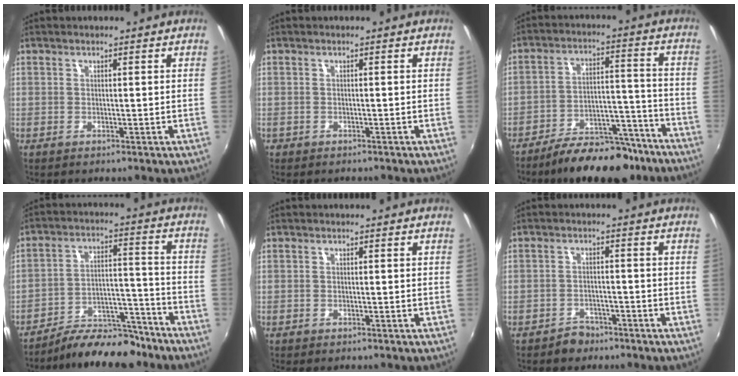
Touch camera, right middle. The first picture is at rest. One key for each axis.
{"total": 1.2, "fx": -1.0, "fy": 0.7, "fz": 0.2, "tx": -0.011, "ty": -0.004, "tz": -0.014}
{"total": 16.5, "fx": -13.4, "fy": 6.2, "fz": 7.5, "tx": -0.125, "ty": 0.015, "tz": -0.183}
{"total": 14.3, "fx": -12.4, "fy": 4.9, "fz": 5.1, "tx": -0.092, "ty": 0.024, "tz": -0.178}
{"total": 1.8, "fx": -1.6, "fy": 0.6, "fz": 0.7, "tx": -0.015, "ty": -0.013, "tz": -0.023}
{"total": 3.8, "fx": -3.0, "fy": 2.3, "fz": 0.3, "tx": -0.018, "ty": 0.007, "tz": -0.047}